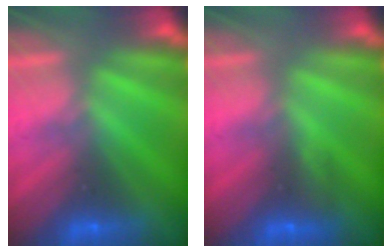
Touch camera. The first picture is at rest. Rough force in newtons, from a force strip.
{"total": 2.9}